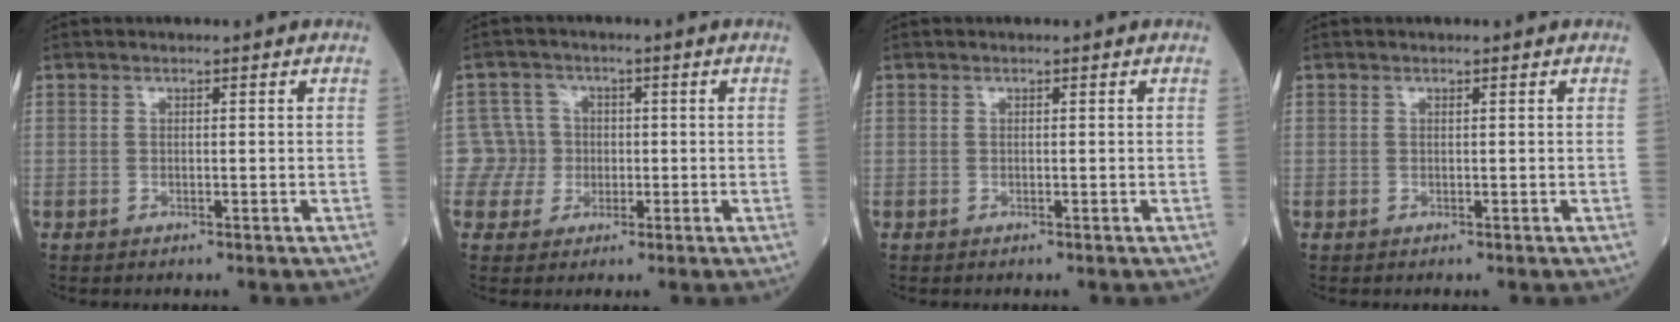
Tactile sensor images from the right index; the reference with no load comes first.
{"total": 4.7, "force": [-0.3, 4.7, -0.3], "torque": [0.018, 0.014, -0.007]}
{"total": 0.0}
{"total": 0.0}